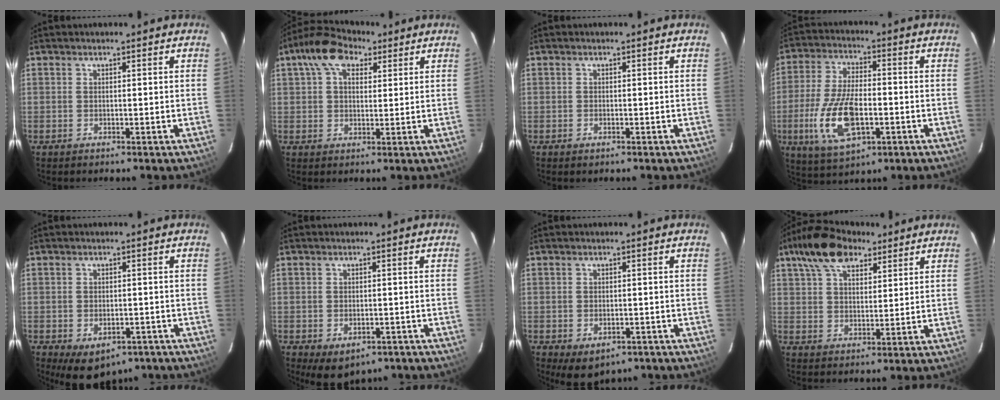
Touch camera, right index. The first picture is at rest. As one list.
[{"total": 9.1, "force": [4.3, 5.5, 5.8], "torque": [-0.109, 0.035, 0.068]}, {"total": 0.8, "force": [-0.5, 0.5, 0.4], "torque": [-0.006, -0.002, -0.009]}, {"total": 14.5, "force": [-3.9, 6.3, 12.4], "torque": [-0.262, -0.010, -0.068]}, {"total": 8.9, "force": [-5.2, 5.4, 4.8], "torque": [-0.089, -0.012, -0.056]}, {"total": 6.5, "force": [-3.6, 4.1, 3.5], "torque": [-0.065, -0.013, -0.035]}, {"total": 5.9, "force": [-3.1, 3.8, 3.2], "torque": [-0.061, -0.014, -0.031]}, {"total": 12.3, "force": [7.4, 6.2, 7.6], "torque": [-0.145, 0.041, 0.125]}]